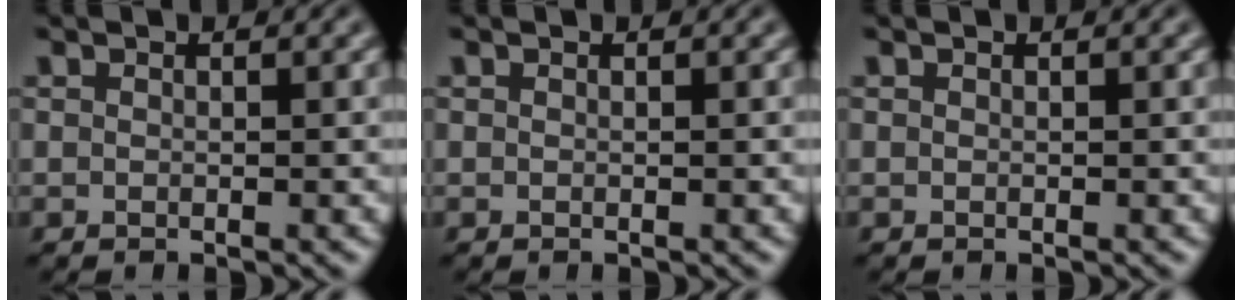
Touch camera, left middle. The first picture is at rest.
{"total": 0.0}
{"total": 0.0}